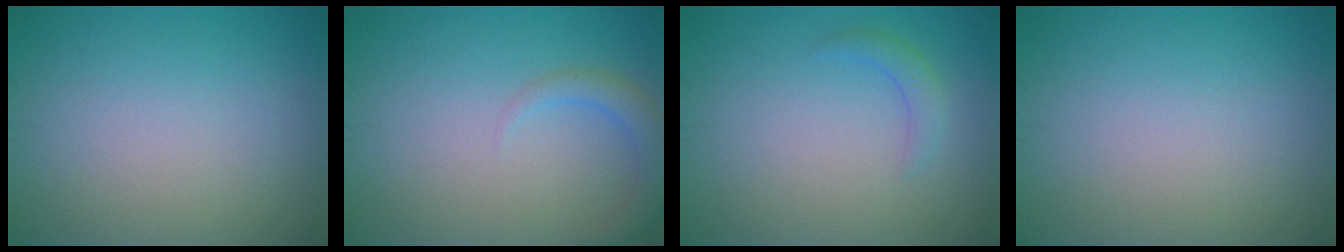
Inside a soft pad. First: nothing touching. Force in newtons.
{"total": 2.4, "press": 2.4, "slide": 0.2}
{"total": 1.6, "press": 1.6, "slide": 0.0}
{"total": 0.0}